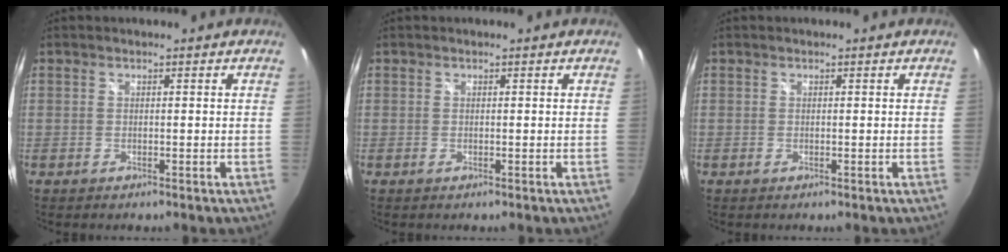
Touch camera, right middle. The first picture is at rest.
{"total": 0.0}
{"total": 0.0}